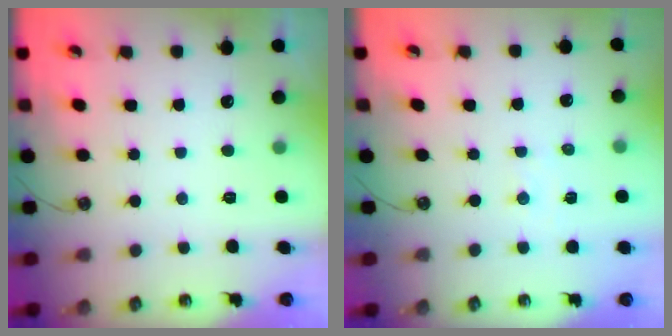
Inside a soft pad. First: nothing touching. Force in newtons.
{"total": 2.3, "press": 2.3, "slide": 0.3}